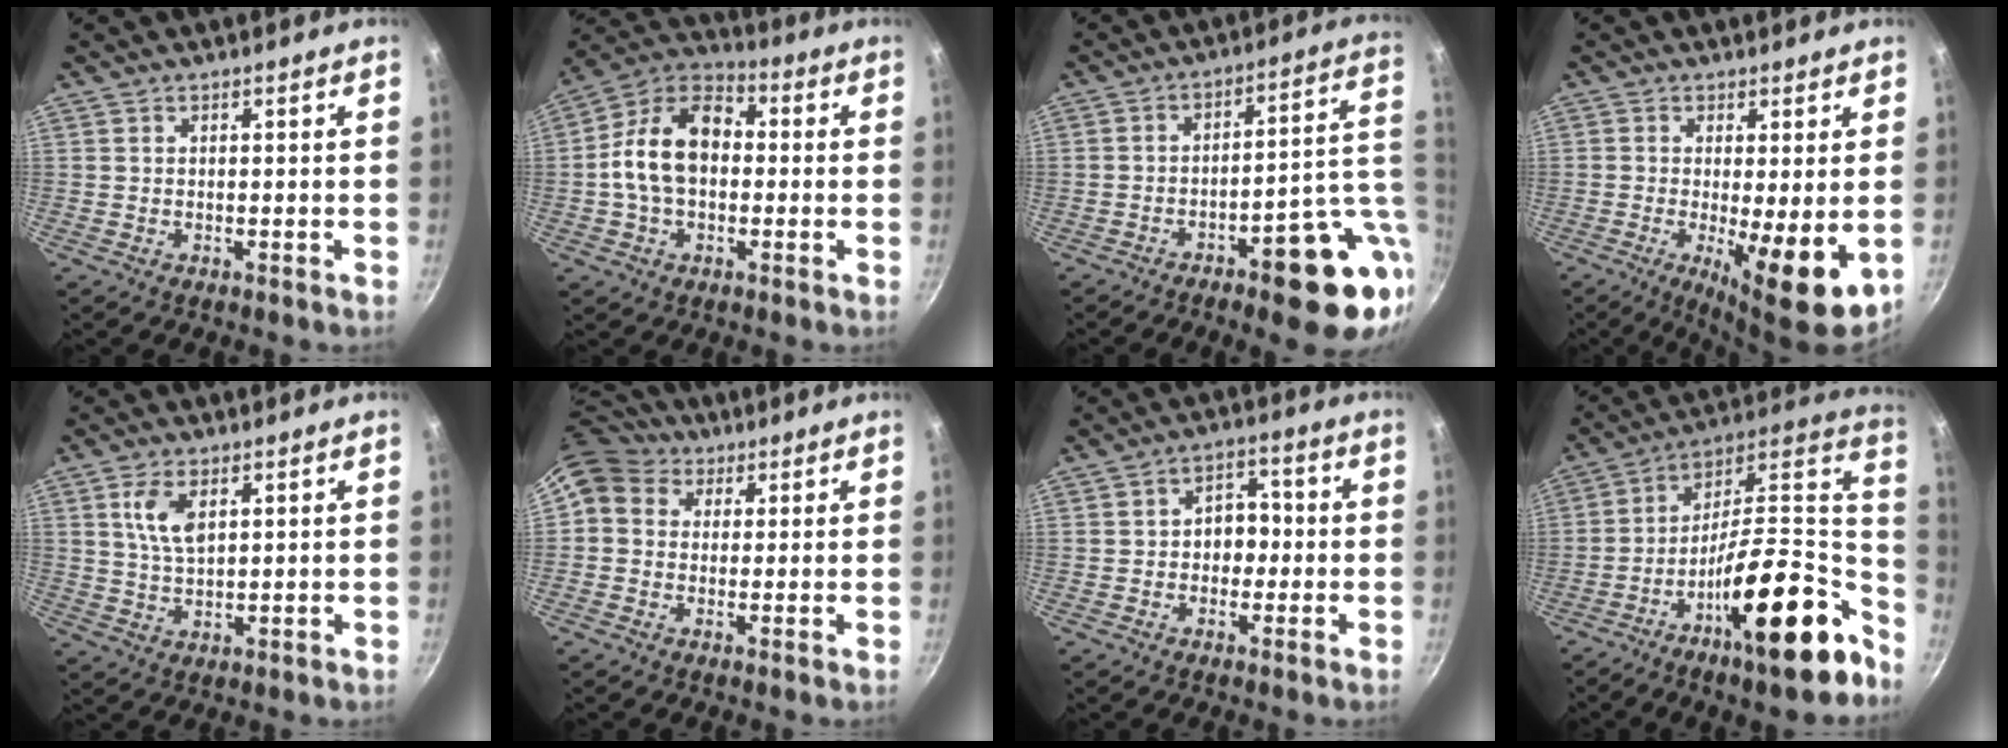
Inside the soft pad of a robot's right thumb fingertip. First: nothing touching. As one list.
[{"total": 14.6, "force": [-0.3, 10.0, 10.7], "torque": [-0.161, 0.040, -0.025]}, {"total": 16.9, "force": [-4.5, 5.7, 15.2], "torque": [-0.161, 0.031, -0.055]}, {"total": 10.3, "force": [-1.5, 2.5, 9.9], "torque": [-0.147, -0.013, -0.015]}, {"total": 6.4, "force": [2.4, 3.2, 4.9], "torque": [-0.091, -0.011, 0.050]}, {"total": 8.3, "force": [3.4, 6.7, 3.6], "torque": [-0.045, 0.004, 0.044]}, {"total": 6.1, "force": [-0.4, 4.8, 3.9], "torque": [-0.007, 0.015, -0.013]}, {"total": 25.6, "force": [-10.8, 9.2, 21.3], "torque": [-0.281, 0.074, -0.183]}]